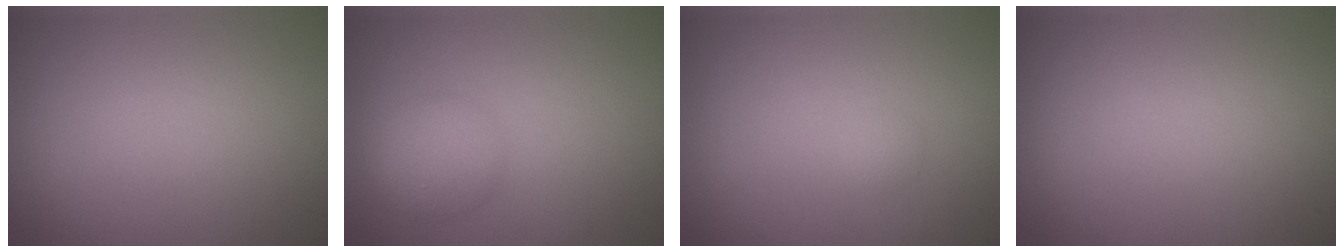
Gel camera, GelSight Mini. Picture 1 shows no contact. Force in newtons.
{"total": 2.9, "press": 2.9, "slide": 0.1}
{"total": 0.6, "press": 0.6, "slide": 0.1}
{"total": 0.0}